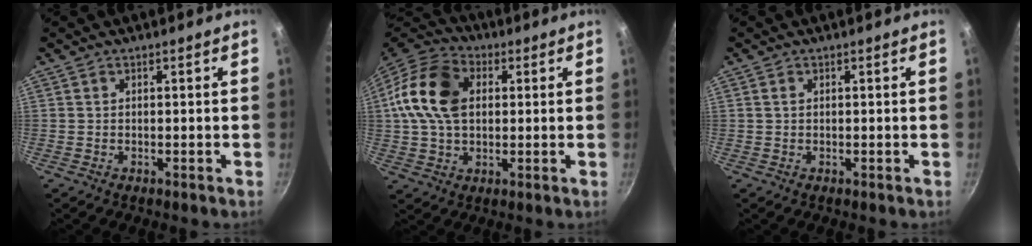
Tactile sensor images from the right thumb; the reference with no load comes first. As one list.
[{"total": 16.6, "force": [2.8, 11.6, 11.6], "torque": [-0.209, 0.023, 0.034]}, {"total": 0.7, "force": [0.2, 0.5, 0.4], "torque": [-0.007, 0.003, 0.002]}]